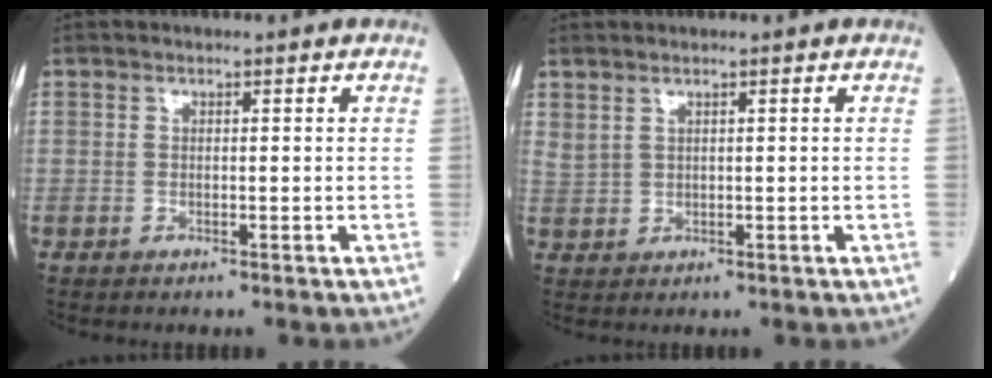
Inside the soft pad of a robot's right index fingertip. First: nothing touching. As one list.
[{"total": 1.6, "force": [1.4, 0.5, 0.8], "torque": [-0.020, 0.004, 0.036]}]